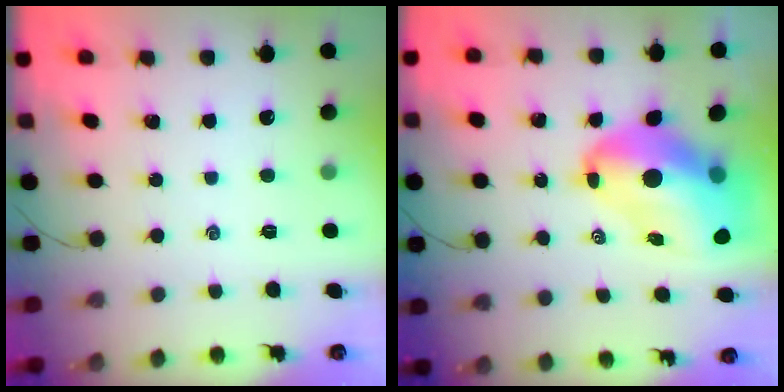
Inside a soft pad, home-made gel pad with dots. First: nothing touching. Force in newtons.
{"total": 16.9, "press": 16.3, "slide": 4.6}